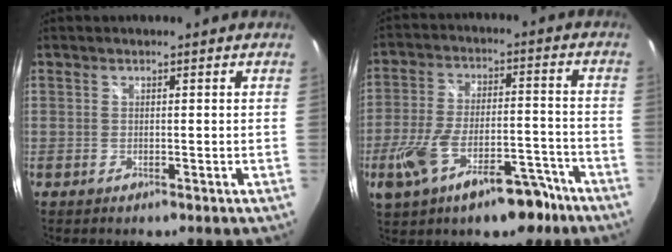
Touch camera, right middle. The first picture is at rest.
{"total": 16.4, "force": [-9.8, 6.7, 11.2], "torque": [-0.226, -0.012, -0.153]}